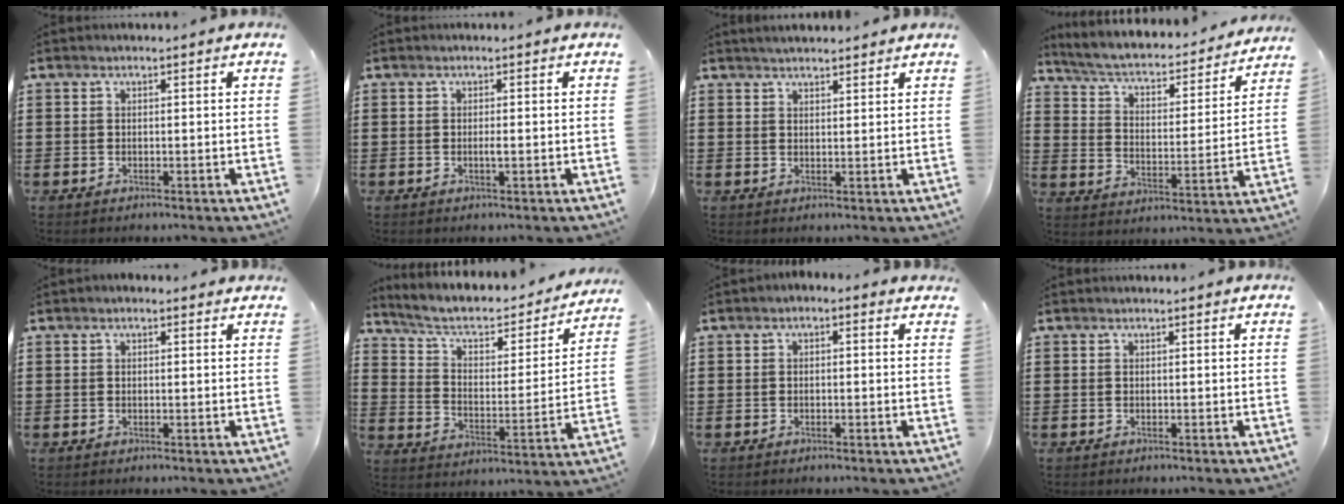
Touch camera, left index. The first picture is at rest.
{"total": 1.1, "force": [-0.1, 0.1, 1.1], "torque": [-0.020, -0.004, -0.001]}
{"total": 2.0, "force": [1.9, 0.3, 0.2], "torque": [-0.008, 0.002, 0.038]}
{"total": 3.7, "force": [3.1, 0.8, 1.9], "torque": [-0.053, -0.029, 0.043]}
{"total": 0.8, "force": [0.3, 0.5, 0.5], "torque": [-0.010, 0.007, 0.004]}
{"total": 5.9, "force": [4.4, 2.4, 3.1], "torque": [-0.081, -0.027, 0.071]}
{"total": 1.0, "force": [-0.7, 0.5, 0.5], "torque": [-0.010, 0.001, -0.015]}
{"total": 0.0}